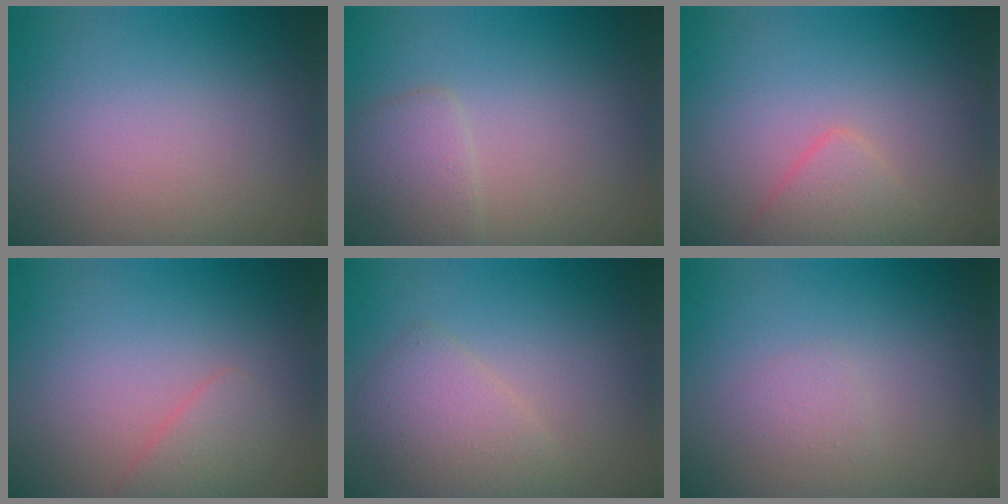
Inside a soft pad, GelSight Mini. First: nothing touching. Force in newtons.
{"total": 2.2, "press": 2.2, "slide": 0.1}
{"total": 2.1, "press": 2.1, "slide": 0.1}
{"total": 1.6, "press": 1.6, "slide": 0.0}
{"total": 2.9, "press": 2.9, "slide": 0.1}
{"total": 0.9, "press": 0.9, "slide": 0.1}